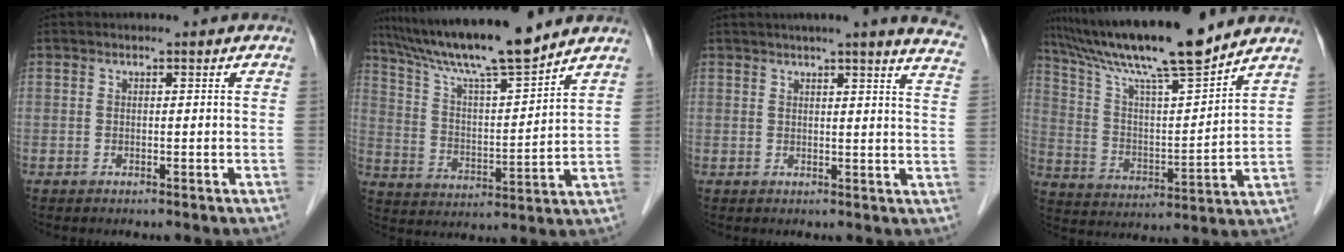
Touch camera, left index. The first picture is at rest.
{"total": 14.4, "force": [12.5, -0.4, 7.3], "torque": [-0.133, 0.004, 0.221]}
{"total": 14.7, "force": [12.5, -0.3, 7.7], "torque": [-0.094, -0.032, 0.129]}
{"total": 17.5, "force": [14.8, 0.1, 9.2], "torque": [-0.165, 0.005, 0.257]}